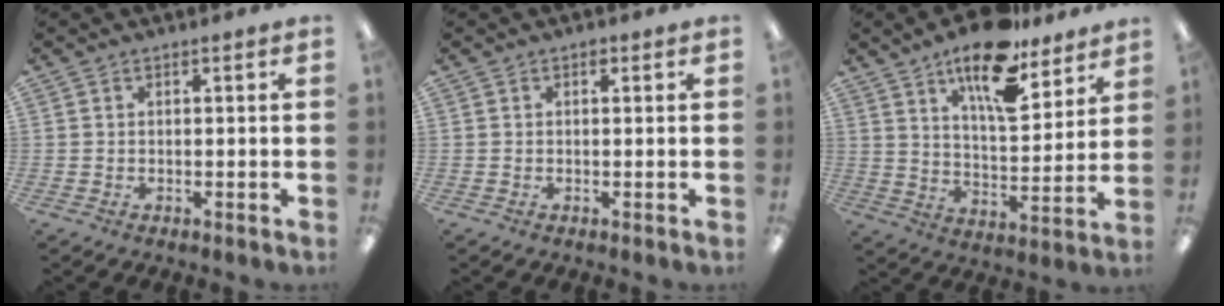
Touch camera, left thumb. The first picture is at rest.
{"total": 0.8, "force": [0.5, 0.5, 0.5], "torque": [-0.012, 0.003, 0.008]}
{"total": 16.9, "force": [12.1, 6.2, 10.0], "torque": [-0.161, -0.065, 0.203]}